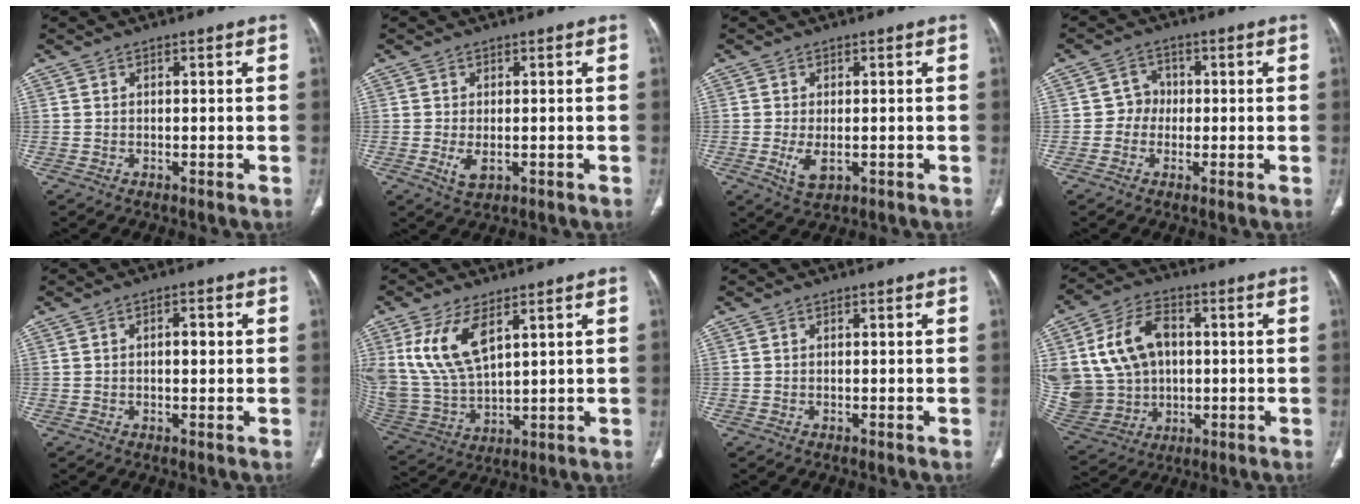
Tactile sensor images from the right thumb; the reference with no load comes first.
{"total": 2.9, "force": [-0.8, 1.5, 2.4], "torque": [-0.047, -0.007, -0.007]}
{"total": 3.8, "force": [-1.0, 1.9, 3.1], "torque": [-0.062, -0.009, -0.011]}
{"total": 3.6, "force": [-0.4, 3.4, 1.1], "torque": [0.010, 0.012, -0.017]}
{"total": 2.8, "force": [0.3, 1.4, 2.4], "torque": [-0.034, 0.007, 0.003]}
{"total": 13.5, "force": [6.1, 6.5, 10.2], "torque": [-0.213, -0.020, 0.140]}
{"total": 0.0}
{"total": 21.1, "force": [3.2, 16.4, 12.9], "torque": [-0.269, 0.022, 0.084]}